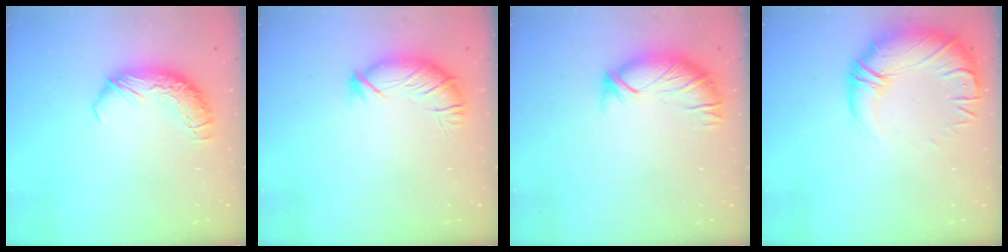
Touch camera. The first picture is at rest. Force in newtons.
{"total": 3.5, "press": 3.4, "slide": 0.9}
{"total": 3.3, "press": 3.1, "slide": 1.2}
{"total": 3.2, "press": 1.0, "slide": 3.0}